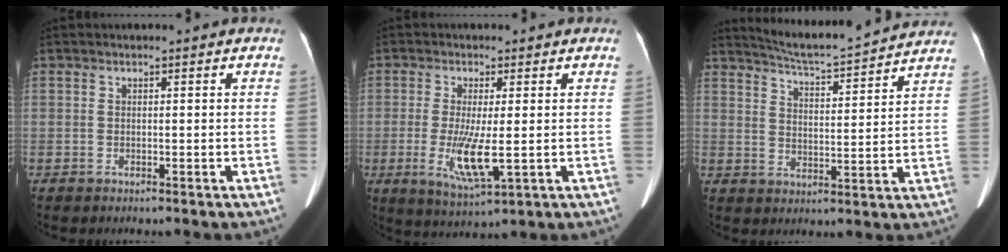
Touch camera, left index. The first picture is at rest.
{"total": 7.4, "force": [-1.0, 1.3, 7.2], "torque": [-0.147, -0.021, -0.010]}
{"total": 14.2, "force": [13.5, 0.2, 4.6], "torque": [-0.085, 0.002, 0.188]}